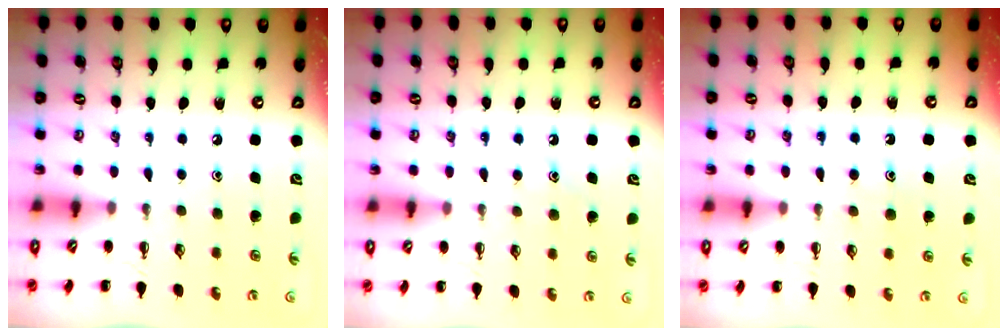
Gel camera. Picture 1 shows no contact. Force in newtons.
{"total": 7.7, "press": 7.6, "slide": 1.2}
{"total": 9.1, "press": 9.1, "slide": 0.9}